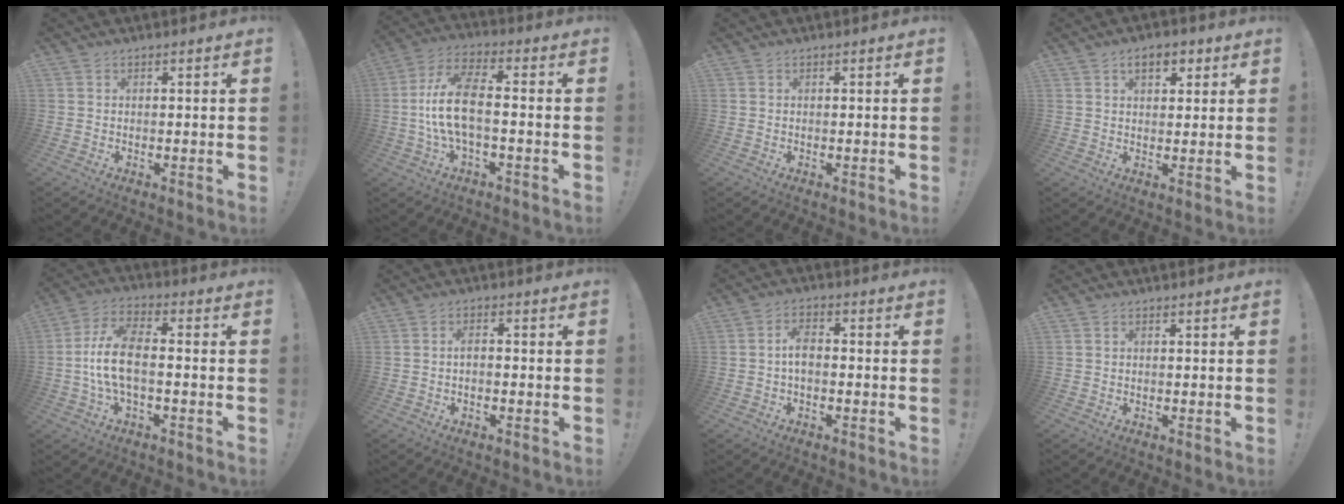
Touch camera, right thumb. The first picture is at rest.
{"total": 12.8, "force": [-1.6, 5.0, 11.6], "torque": [-0.236, 0.008, -0.030]}
{"total": 0.0}
{"total": 5.6, "force": [2.6, 3.3, 3.7], "torque": [-0.053, 0.002, 0.043]}
{"total": 11.7, "force": [-1.9, 5.3, 10.3], "torque": [-0.210, 0.011, -0.035]}
{"total": 1.9, "force": [-0.8, 0.6, 1.6], "torque": [-0.030, 0.003, -0.016]}
{"total": 5.0, "force": [-0.6, 2.6, 4.2], "torque": [-0.077, 0.005, -0.013]}
{"total": 0.0}